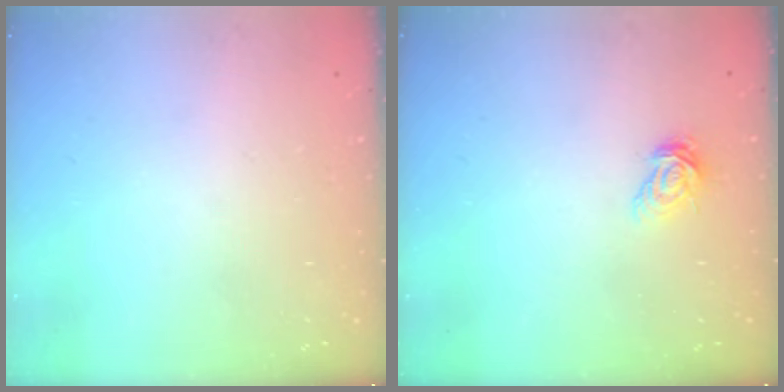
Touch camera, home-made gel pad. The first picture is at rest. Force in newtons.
{"total": 6.8, "press": 6.8, "slide": 0.8}